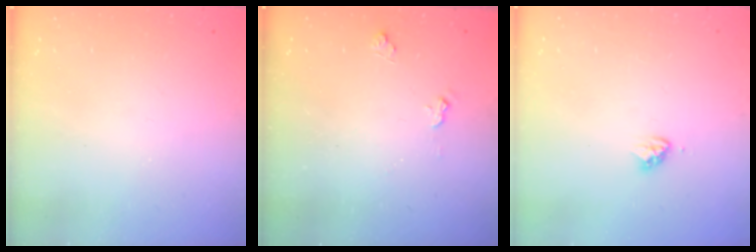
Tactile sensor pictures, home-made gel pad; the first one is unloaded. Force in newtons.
{"total": 4.7, "press": 4.7, "slide": 0.5}
{"total": 3.3, "press": 3.3, "slide": 0.2}